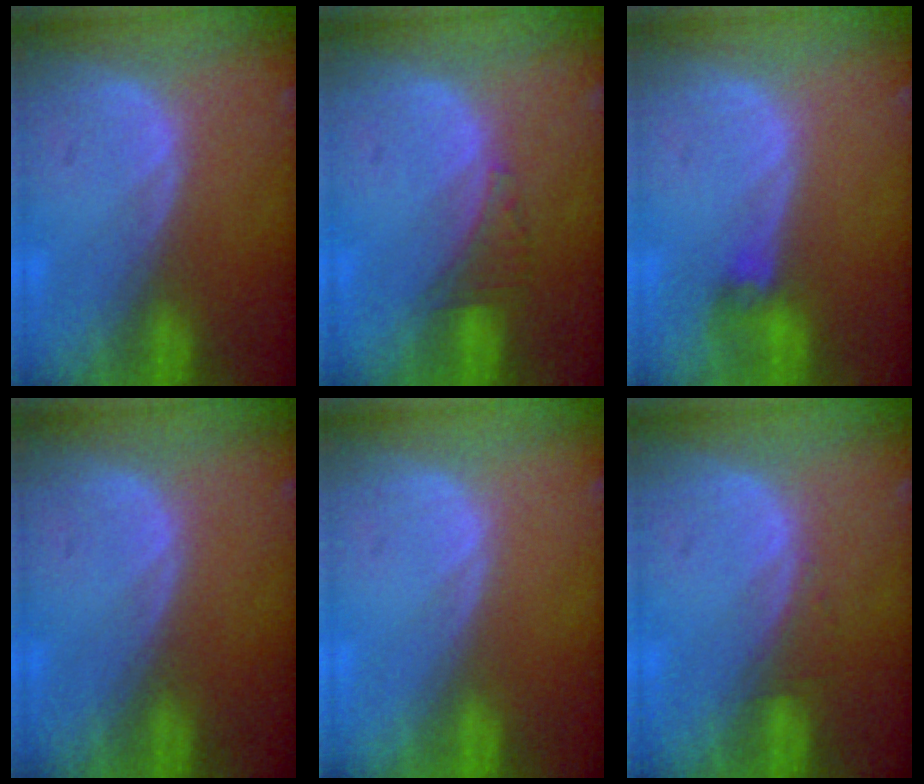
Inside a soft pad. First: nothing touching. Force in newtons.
{"total": 2.3, "press": 2.2, "slide": 0.7}
{"total": 2.8, "press": 2.6, "slide": 1.0}
{"total": 0.0}
{"total": 0.0}
{"total": 1.2, "press": 1.1, "slide": 0.4}